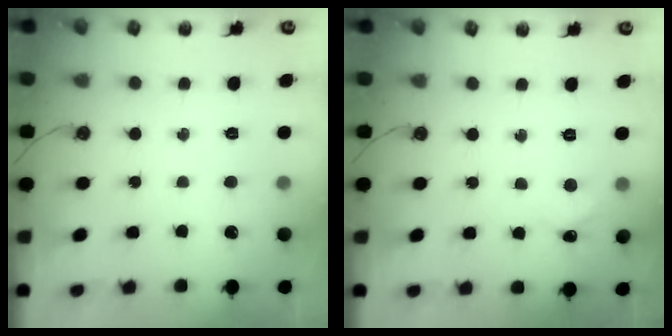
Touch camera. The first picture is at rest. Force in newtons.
{"total": 2.0, "press": 2.0, "slide": 0.3}